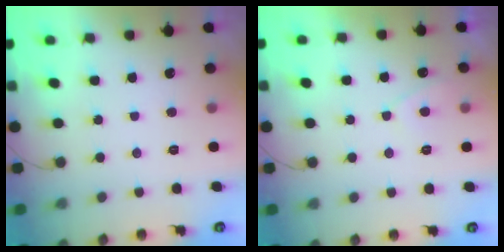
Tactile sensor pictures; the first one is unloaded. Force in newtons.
{"total": 2.4, "press": 2.4, "slide": 0.5}